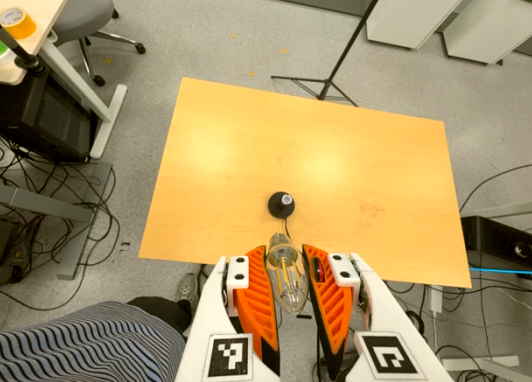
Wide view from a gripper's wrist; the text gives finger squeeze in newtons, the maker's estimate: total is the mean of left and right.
{"total": 23.8, "left": 26.7, "right": 20.9}